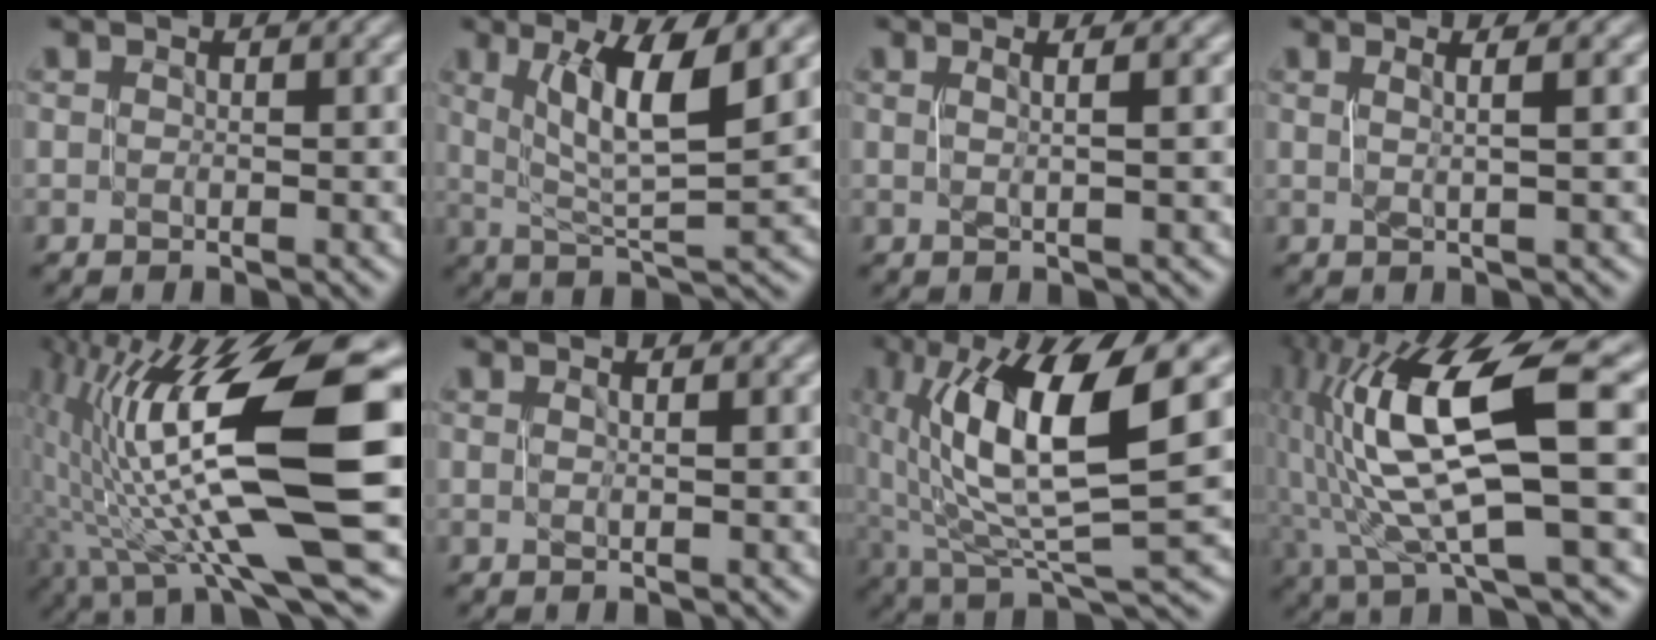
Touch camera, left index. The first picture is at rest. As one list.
[{"total": 7.3, "force": [2.6, 1.6, 6.6], "torque": [-0.105, 0.000, 0.048]}, {"total": 1.6, "force": [0.4, 0.3, 1.5], "torque": [-0.024, 0.006, 0.001]}, {"total": 1.9, "force": [0.5, 0.3, 1.8], "torque": [-0.030, 0.006, 0.005]}, {"total": 15.4, "force": [0.4, 4.1, 14.9], "torque": [-0.267, 0.020, 0.012]}, {"total": 0.6, "force": [0.1, 0.2, 0.6], "torque": [-0.006, 0.006, -0.002]}, {"total": 12.2, "force": [3.1, 3.8, 11.2], "torque": [-0.207, 0.009, 0.065]}, {"total": 13.4, "force": [1.4, 3.4, 12.9], "torque": [-0.254, 0.017, 0.033]}]